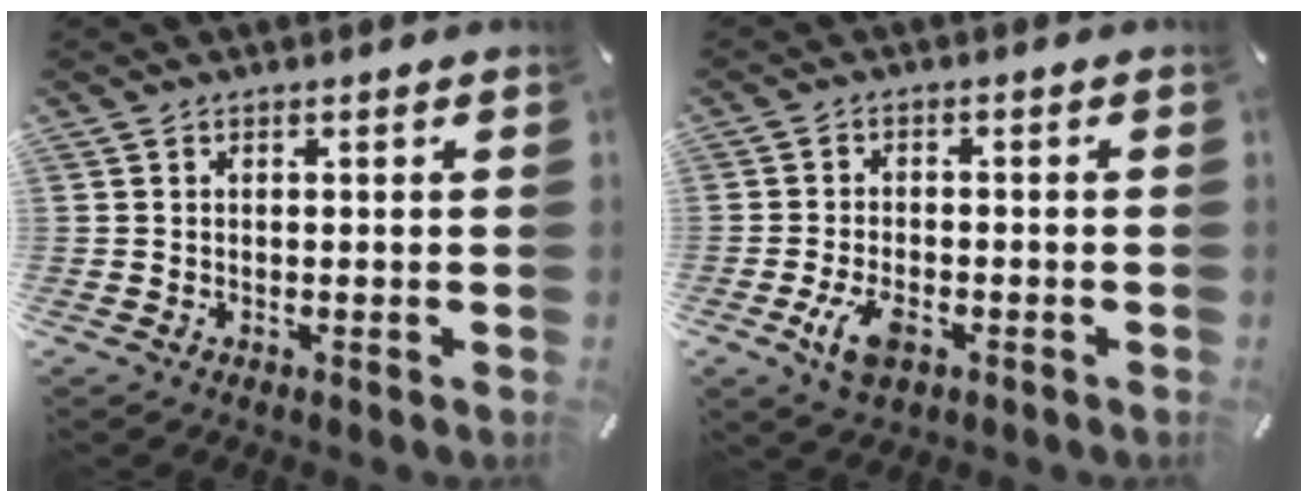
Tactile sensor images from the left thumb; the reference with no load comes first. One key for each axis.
{"total": 6.2, "fx": -2.7, "fy": 3.4, "fz": 4.5, "tx": -0.103, "ty": 0.003, "tz": -0.052}